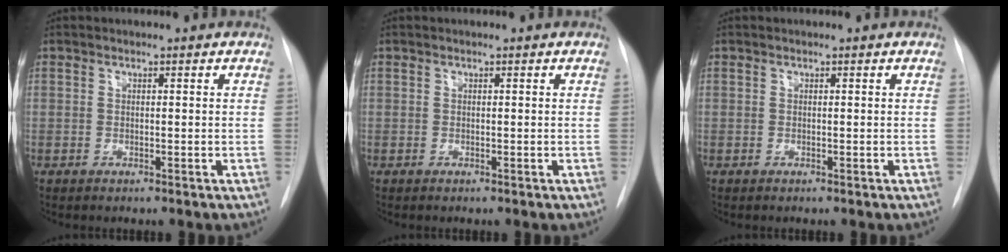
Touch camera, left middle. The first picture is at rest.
{"total": 0.0}
{"total": 0.0}